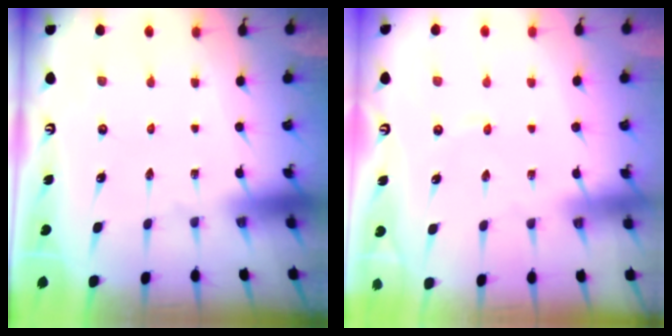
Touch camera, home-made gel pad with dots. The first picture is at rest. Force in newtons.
{"total": 1.3, "press": 1.3, "slide": 0.2}